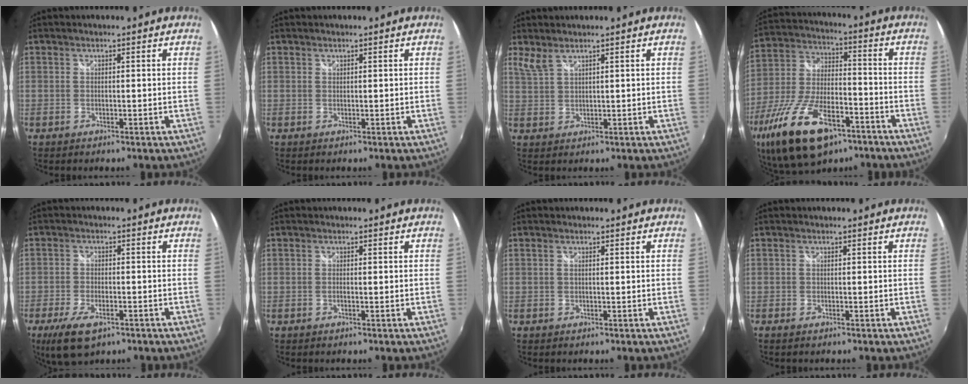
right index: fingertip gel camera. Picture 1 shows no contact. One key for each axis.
{"total": 0.0}
{"total": 2.5, "fx": 2.0, "fy": 0.3, "fz": 1.4, "tx": -0.032, "ty": 0.000, "tz": 0.042}
{"total": 22.1, "fx": -13.0, "fy": 9.9, "fz": 14.8, "tx": -0.307, "ty": -0.034, "tz": -0.222}
{"total": 8.8, "fx": -5.2, "fy": 3.8, "fz": 6.0, "tx": -0.144, "ty": -0.025, "tz": -0.091}
{"total": 0.7, "fx": -0.2, "fy": 0.0, "fz": 0.7, "tx": -0.016, "ty": 0.001, "tz": -0.005}
{"total": 0.0}
{"total": 0.9, "fx": -0.7, "fy": 0.4, "fz": 0.2, "tx": -0.006, "ty": -0.006, "tz": -0.013}